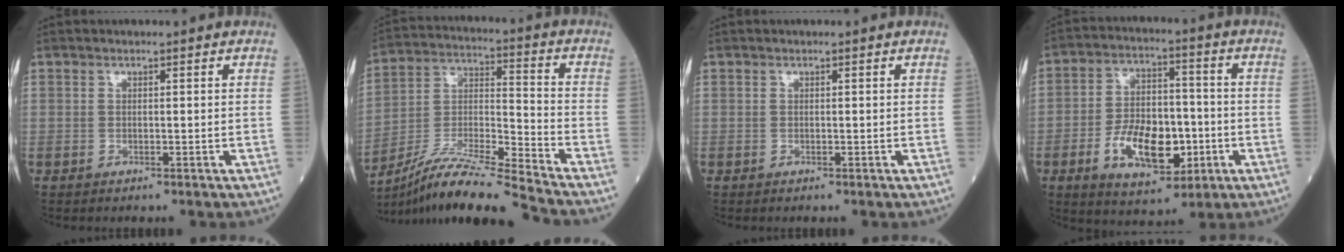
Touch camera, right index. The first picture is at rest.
{"total": 16.2, "force": [-14.4, -1.7, 7.2], "torque": [-0.145, -0.004, -0.263]}
{"total": 0.0}
{"total": 12.4, "force": [-3.8, 6.1, 10.1], "torque": [-0.189, 0.006, -0.058]}